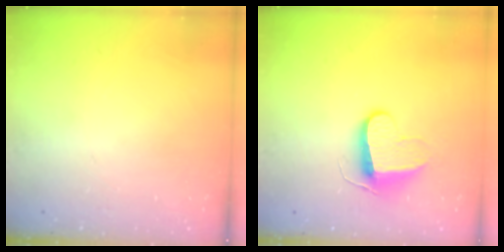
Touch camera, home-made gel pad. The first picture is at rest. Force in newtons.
{"total": 9.9, "press": 9.9, "slide": 0.3}